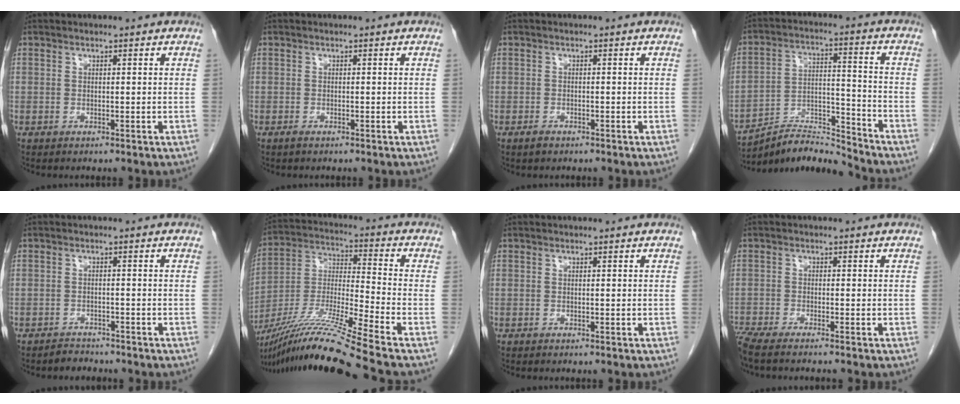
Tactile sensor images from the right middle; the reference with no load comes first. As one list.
[{"total": 0.6, "force": [-0.4, 0.2, 0.4], "torque": [-0.010, -0.001, -0.004]}, {"total": 1.1, "force": [-0.8, 0.5, 0.6], "torque": [-0.015, 0.000, -0.011]}, {"total": 9.5, "force": [-9.4, -1.1, 0.3], "torque": [-0.008, 0.033, -0.171]}, {"total": 2.0, "force": [-1.8, 0.6, -0.3], "torque": [0.000, -0.002, -0.028]}, {"total": 16.8, "force": [-13.3, -3.2, 9.8], "torque": [-0.202, -0.020, -0.245]}, {"total": 0.0}, {"total": 5.8, "force": [-5.0, -0.2, 2.9], "torque": [-0.044, -0.012, -0.088]}]